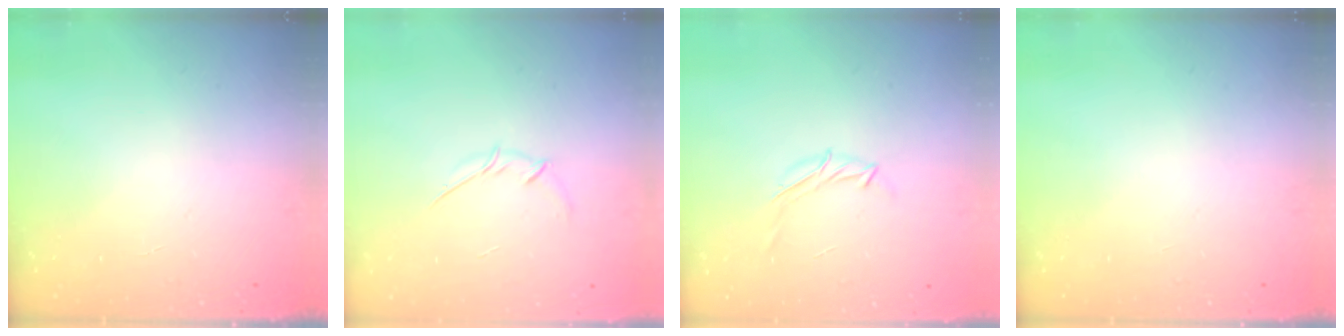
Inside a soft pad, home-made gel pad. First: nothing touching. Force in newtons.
{"total": 3.6, "press": 3.5, "slide": 0.9}
{"total": 6.0, "press": 5.9, "slide": 1.1}
{"total": 0.0}